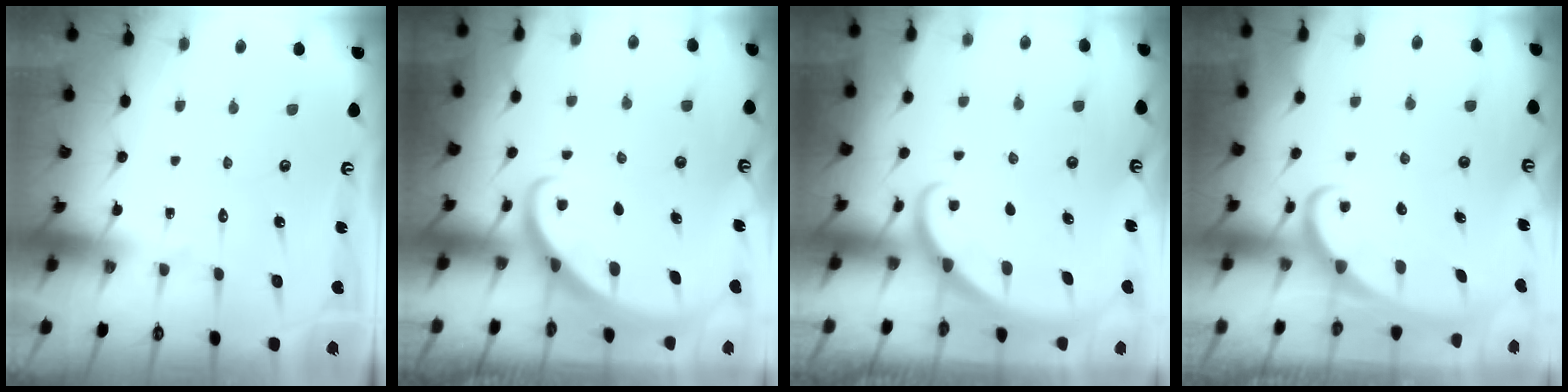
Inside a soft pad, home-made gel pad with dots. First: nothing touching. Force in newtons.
{"total": 2.5, "press": 2.5, "slide": 0.2}
{"total": 2.9, "press": 2.9, "slide": 0.2}
{"total": 2.2, "press": 2.2, "slide": 0.3}